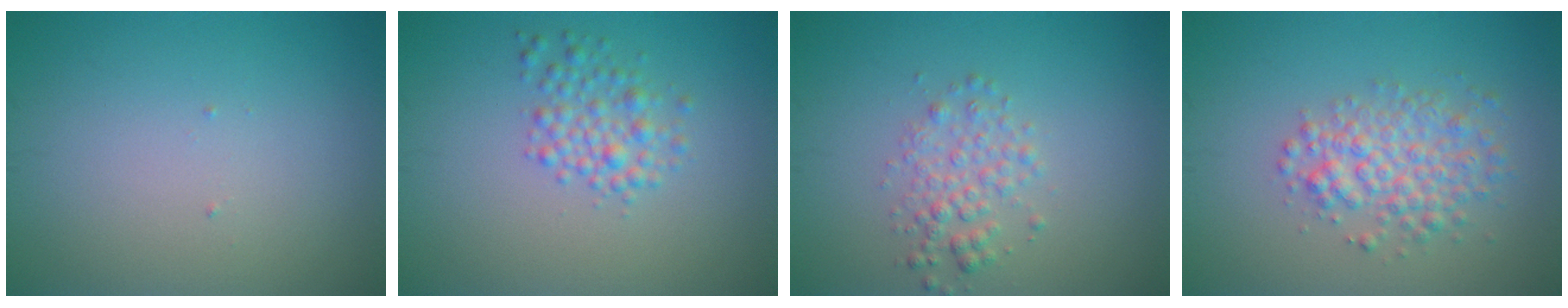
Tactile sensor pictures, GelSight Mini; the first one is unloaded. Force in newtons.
{"total": 2.6, "press": 2.6, "slide": 0.1}
{"total": 2.4, "press": 2.4, "slide": 0.1}
{"total": 3.7, "press": 3.7, "slide": 0.1}